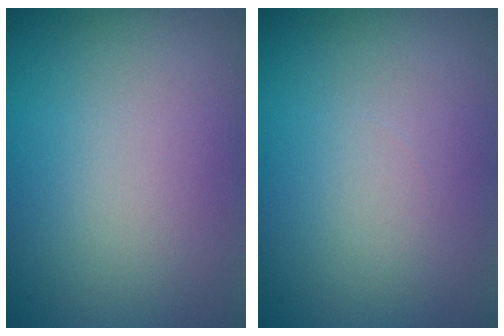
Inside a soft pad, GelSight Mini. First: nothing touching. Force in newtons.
{"total": 0.0}